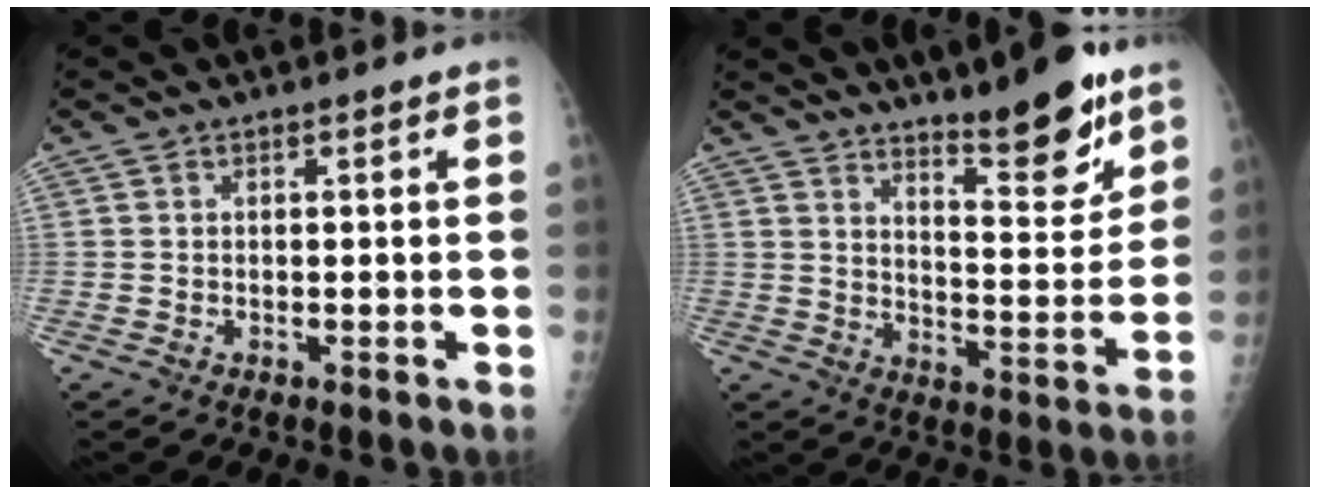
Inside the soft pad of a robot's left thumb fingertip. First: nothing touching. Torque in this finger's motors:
{"motor_torque": [0.51, 0.13, -0.05, -0.30, 0.08]}